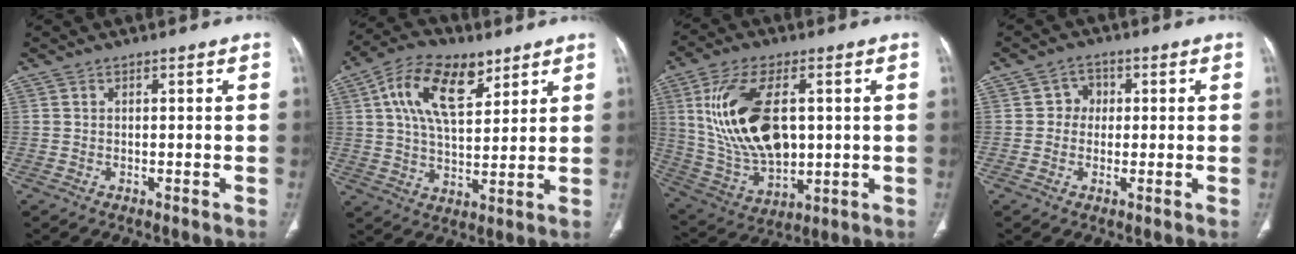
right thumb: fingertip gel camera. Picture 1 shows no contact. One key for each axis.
{"total": 15.0, "fx": 6.9, "fy": 7.7, "fz": 10.8, "tx": -0.169, "ty": -0.011, "tz": 0.121}
{"total": 20.0, "fx": 3.5, "fy": 10.8, "fz": 16.4, "tx": -0.311, "ty": -0.013, "tz": 0.079}
{"total": 6.2, "fx": 0.8, "fy": 5.5, "fz": 2.8, "tx": -0.004, "ty": 0.009, "tz": 0.005}